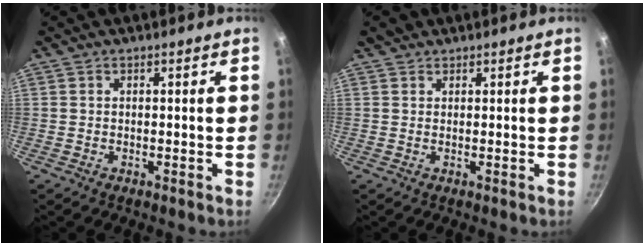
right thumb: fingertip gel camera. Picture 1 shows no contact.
{"total": 1.9, "force": [1.5, 1.1, 0.4], "torque": [0.002, -0.002, 0.024]}